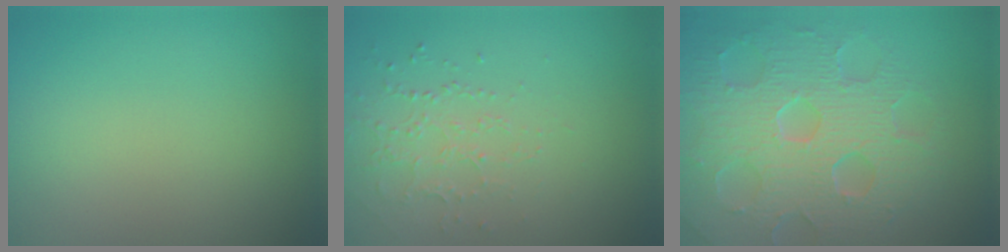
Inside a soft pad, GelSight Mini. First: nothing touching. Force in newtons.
{"total": 1.3, "press": 1.0, "slide": 0.8}
{"total": 8.8, "press": 6.2, "slide": 6.2}